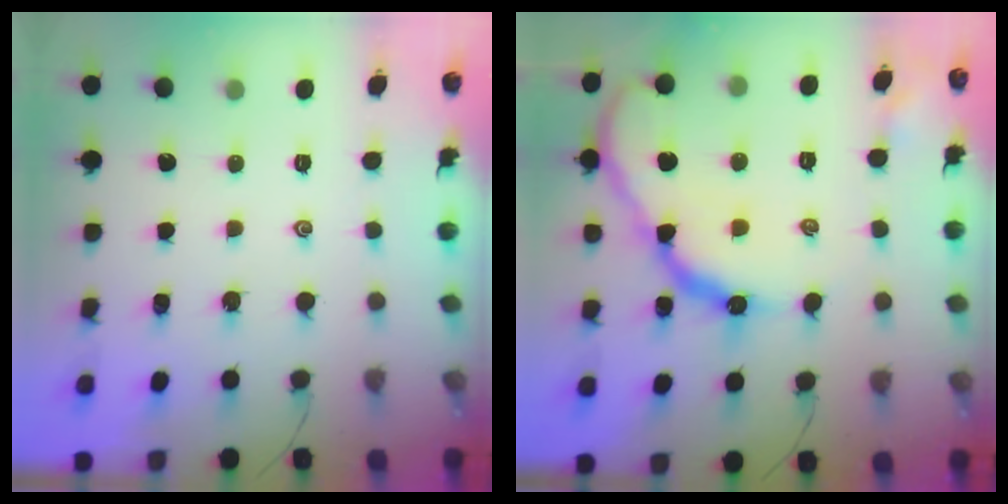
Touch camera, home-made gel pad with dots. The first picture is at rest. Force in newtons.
{"total": 16.3, "press": 16.3, "slide": 0.9}